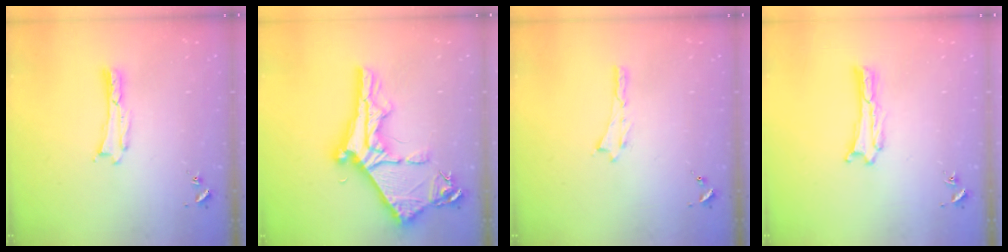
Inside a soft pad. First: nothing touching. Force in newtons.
{"total": 10.5, "press": 10.4, "slide": 1.1}
{"total": 0.0}
{"total": 0.9, "press": 0.9, "slide": 0.0}